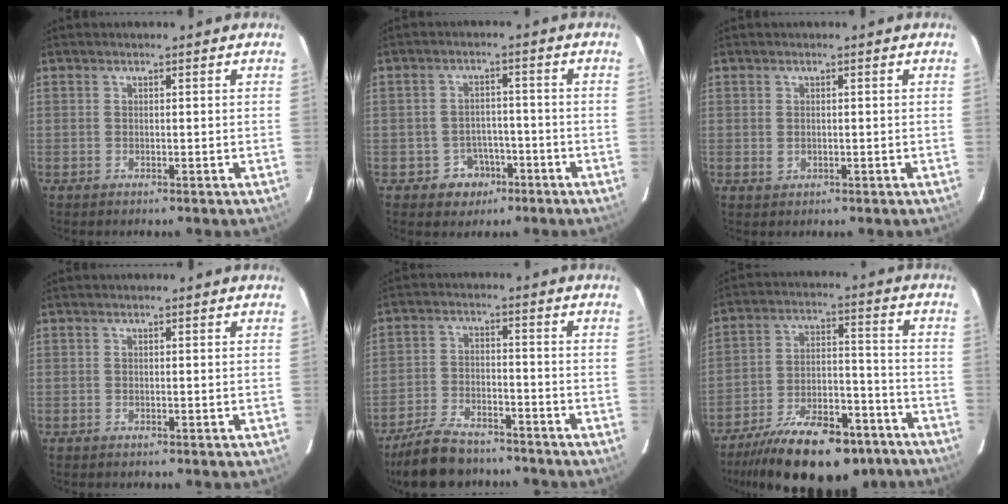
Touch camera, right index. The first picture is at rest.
{"total": 5.5, "force": [-3.0, 4.5, 0.9], "torque": [-0.031, 0.020, -0.032]}
{"total": 1.2, "force": [0.0, 1.1, 0.5], "torque": [-0.009, -0.002, 0.001]}
{"total": 0.0}
{"total": 13.3, "force": [-11.2, 5.0, 5.3], "torque": [-0.129, 0.000, -0.179]}
{"total": 23.1, "force": [-16.7, 10.2, 12.2], "torque": [-0.220, 0.008, -0.235]}